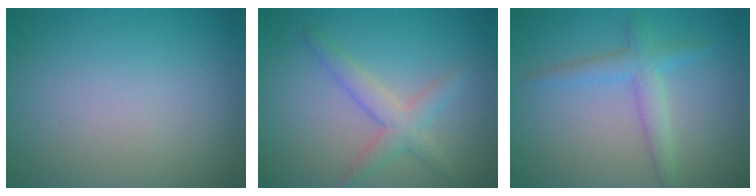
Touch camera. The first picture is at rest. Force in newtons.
{"total": 3.0, "press": 3.0, "slide": 0.1}
{"total": 2.7, "press": 2.7, "slide": 0.2}